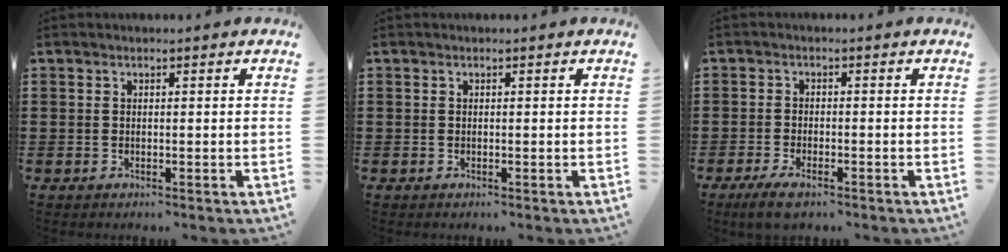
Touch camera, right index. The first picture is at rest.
{"total": 0.0}
{"total": 2.8, "force": [-2.1, 0.6, 1.6], "torque": [-0.035, 0.001, -0.043]}